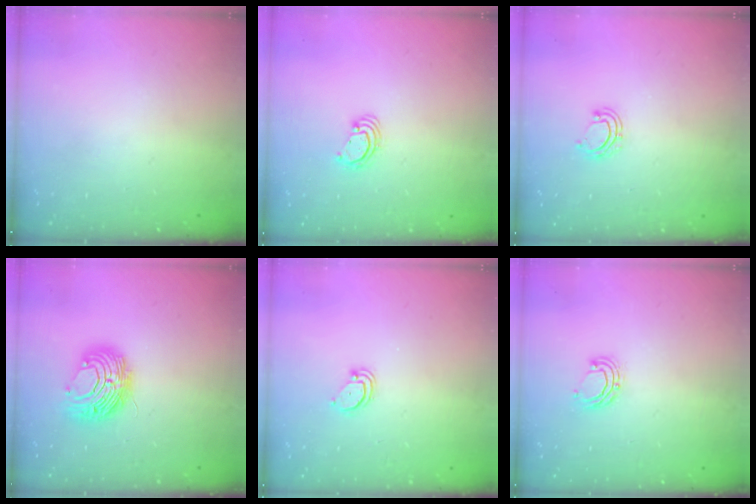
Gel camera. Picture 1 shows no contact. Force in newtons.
{"total": 2.2, "press": 2.2, "slide": 0.2}
{"total": 6.0, "press": 5.8, "slide": 1.6}
{"total": 8.9, "press": 8.9, "slide": 0.1}
{"total": 2.6, "press": 2.6, "slide": 0.2}
{"total": 5.6, "press": 5.6, "slide": 1.0}